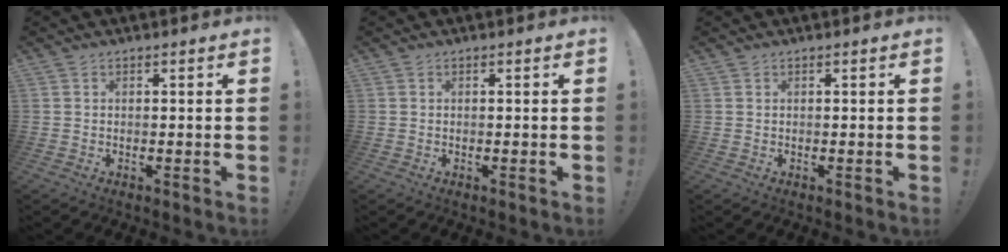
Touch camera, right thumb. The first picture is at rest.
{"total": 0.0}
{"total": 0.0}